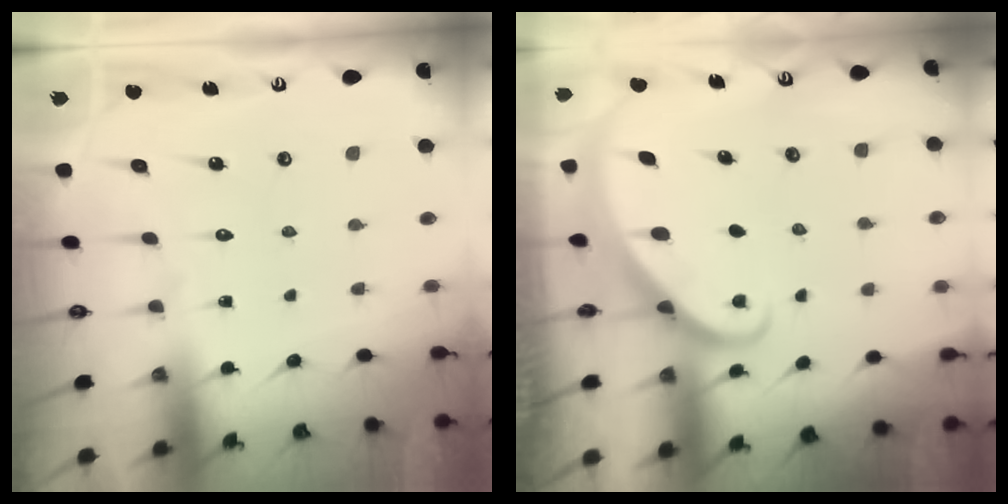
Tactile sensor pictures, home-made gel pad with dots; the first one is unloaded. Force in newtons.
{"total": 1.5, "press": 1.5, "slide": 0.0}